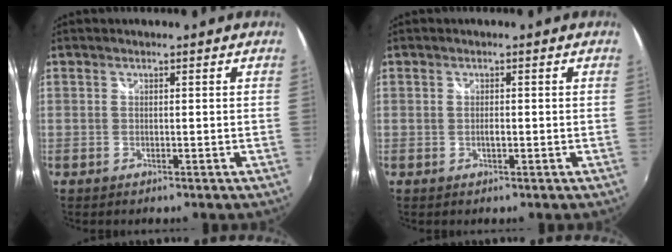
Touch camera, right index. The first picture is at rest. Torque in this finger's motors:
{"motor_torque": [0.30, -0.05, 0.13, 0.03]}